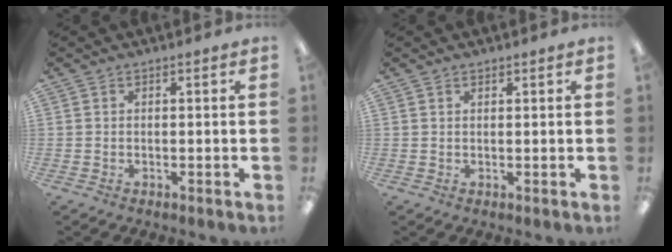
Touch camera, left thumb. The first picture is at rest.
{"total": 0.7, "force": [0.6, 0.3, 0.2], "torque": [-0.004, 0.001, 0.010]}